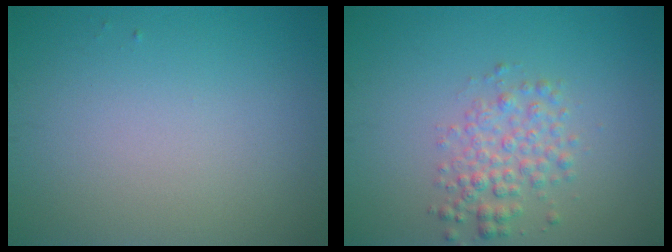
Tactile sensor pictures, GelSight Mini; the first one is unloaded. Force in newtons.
{"total": 2.9, "press": 2.9, "slide": 0.1}